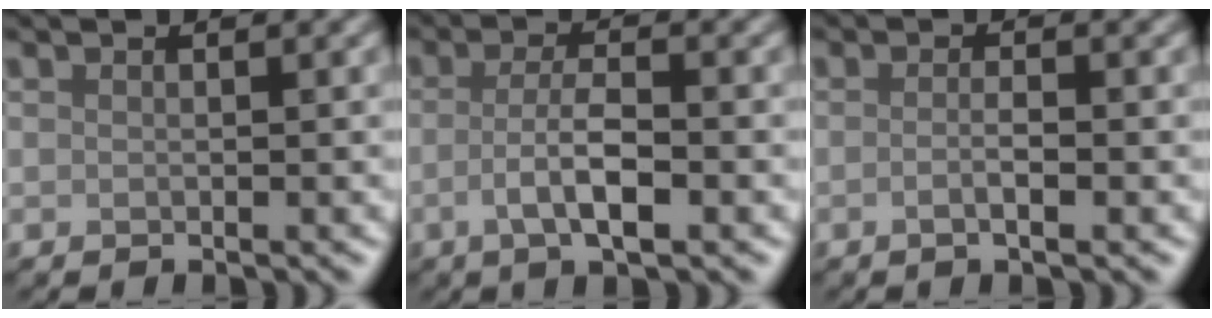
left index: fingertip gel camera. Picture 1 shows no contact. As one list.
[{"total": 3.7, "force": [-0.9, 0.9, 3.5], "torque": [-0.065, -0.002, -0.018]}, {"total": 1.7, "force": [-0.3, 0.5, 1.6], "torque": [-0.018, -0.007, -0.012]}]